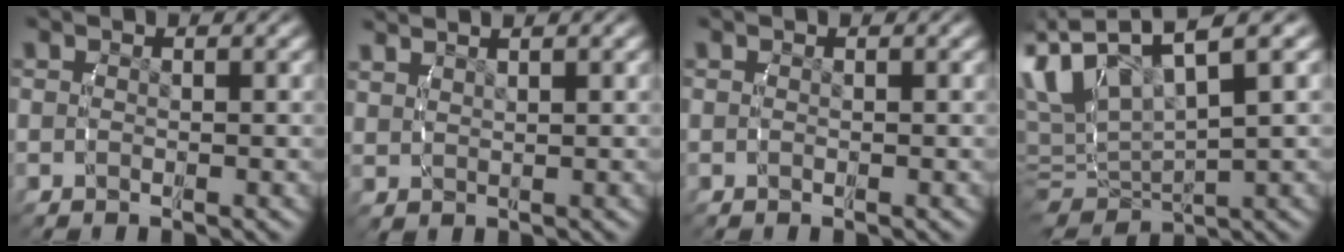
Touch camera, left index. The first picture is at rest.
{"total": 2.2, "force": [2.0, -0.5, 0.7], "torque": [-0.004, 0.007, 0.043]}
{"total": 0.0}
{"total": 8.5, "force": [3.9, 4.8, 5.8], "torque": [-0.137, -0.011, 0.079]}